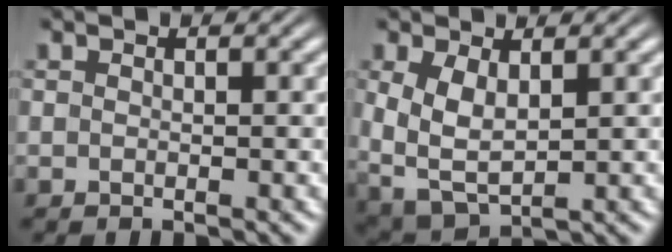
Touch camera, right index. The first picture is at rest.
{"total": 6.1, "force": [-0.2, 4.8, 3.9], "torque": [-0.109, -0.035, 0.014]}